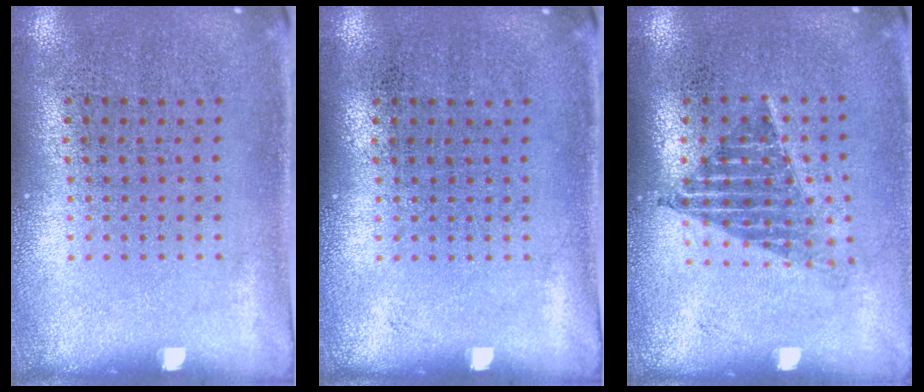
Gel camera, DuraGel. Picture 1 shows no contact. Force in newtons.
{"total": 0.0}
{"total": 1.2, "press": 1.0, "slide": 0.8}